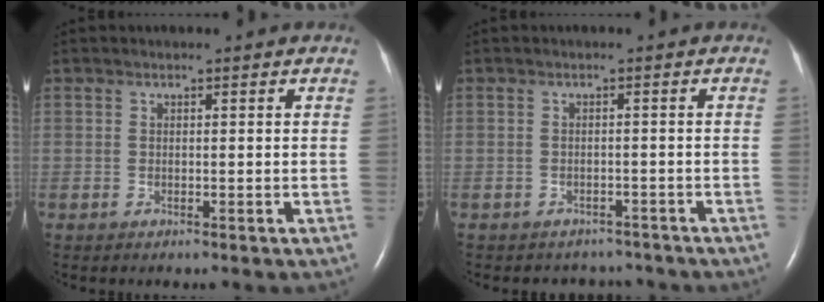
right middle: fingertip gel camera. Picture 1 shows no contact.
{"total": 4.1, "force": [-3.6, 1.8, -0.3], "torque": [-0.001, 0.008, -0.040]}